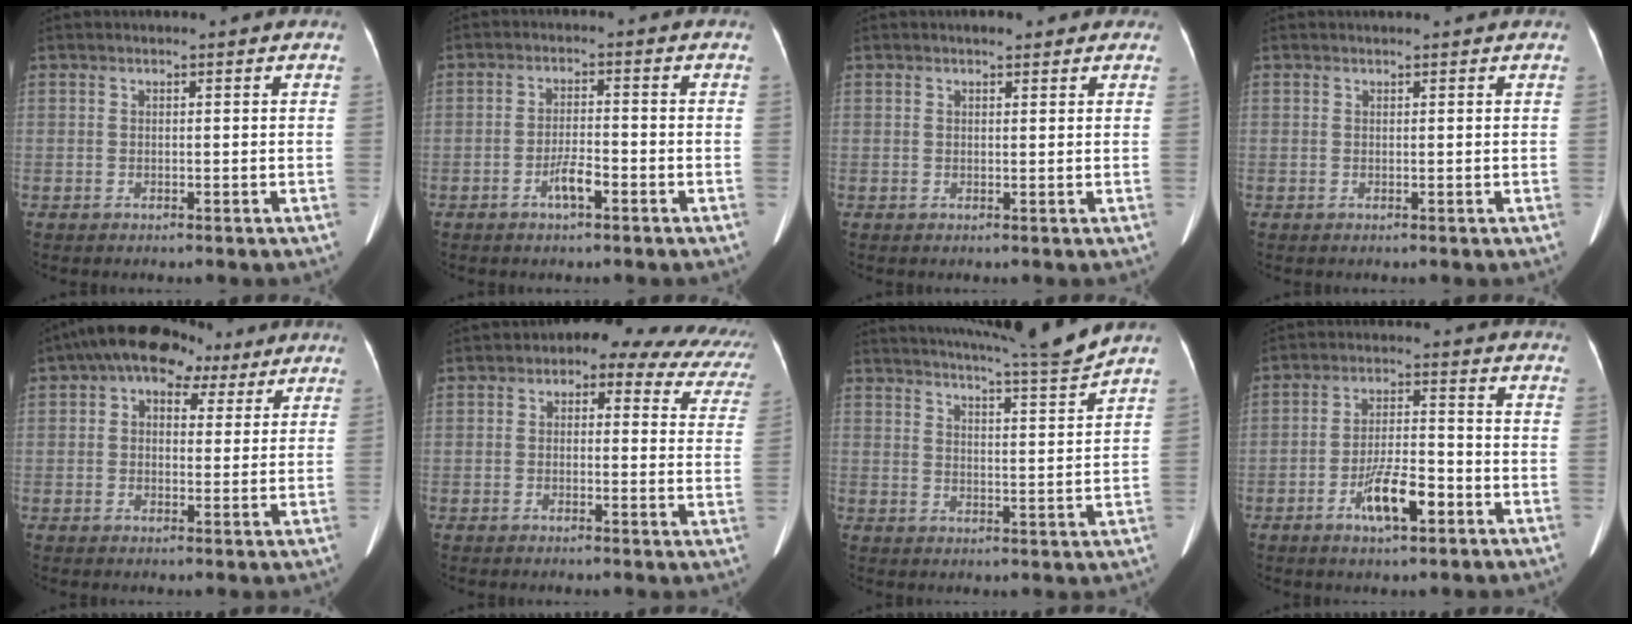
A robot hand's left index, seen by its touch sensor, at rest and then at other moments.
{"total": 3.6, "force": [-2.2, 0.7, 2.8], "torque": [-0.055, 0.001, -0.041]}
{"total": 1.8, "force": [1.2, 0.8, 1.1], "torque": [-0.015, 0.011, 0.011]}
{"total": 0.6, "force": [0.5, 0.1, 0.1], "torque": [-0.005, 0.003, 0.007]}
{"total": 9.0, "force": [5.0, 5.5, 5.1], "torque": [-0.075, 0.043, 0.075]}
{"total": 14.1, "force": [10.6, 6.5, 6.6], "torque": [-0.054, 0.030, 0.091]}
{"total": 9.7, "force": [9.1, -2.4, 2.4], "torque": [-0.048, -0.035, 0.132]}
{"total": 7.9, "force": [-4.0, 2.1, 6.5], "torque": [-0.125, 0.002, -0.069]}